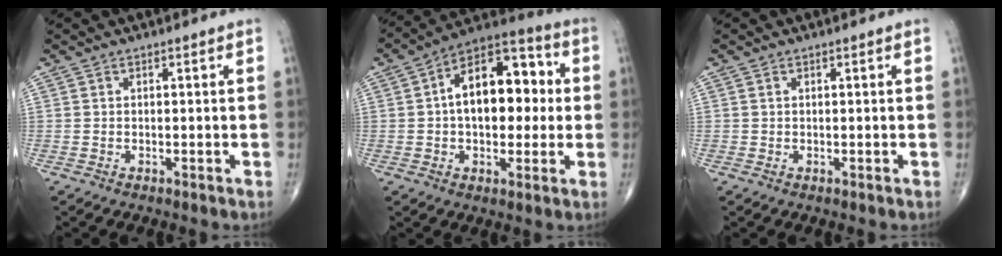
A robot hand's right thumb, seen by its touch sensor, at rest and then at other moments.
{"total": 17.1, "force": [1.7, 10.0, 13.8], "torque": [-0.172, 0.031, 0.016]}
{"total": 0.0}